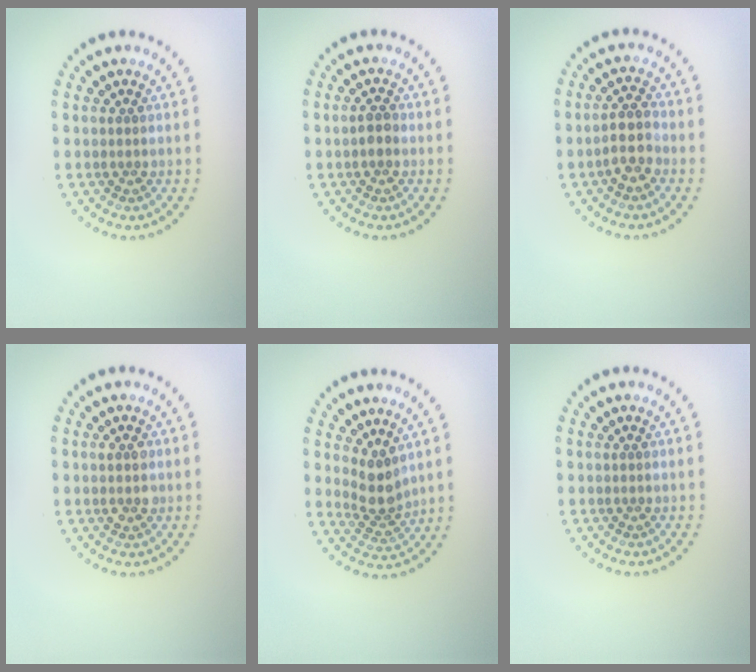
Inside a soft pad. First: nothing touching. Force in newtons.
{"total": 1.4, "press": 1.4, "slide": 0.2}
{"total": 2.6, "press": 2.3, "slide": 1.2}
{"total": 1.5, "press": 1.5, "slide": 0.1}
{"total": 2.7, "press": 2.1, "slide": 1.7}
{"total": 0.0}